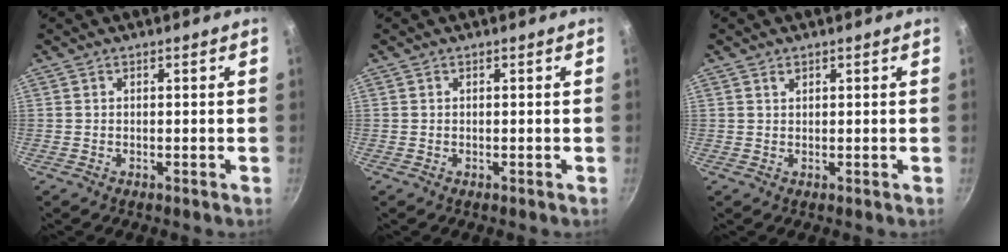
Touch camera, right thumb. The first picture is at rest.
{"total": 0.0}
{"total": 0.9, "force": [0.6, 0.6, 0.4], "torque": [-0.005, 0.001, 0.011]}